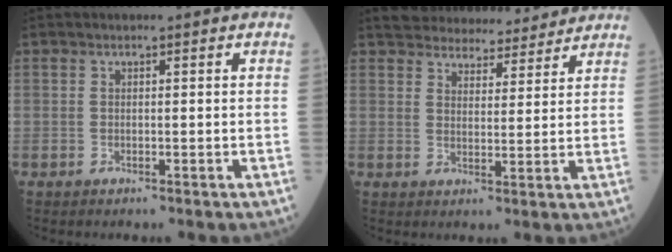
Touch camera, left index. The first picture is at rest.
{"total": 12.3, "force": [11.5, 3.1, 2.8], "torque": [-0.026, 0.013, 0.154]}